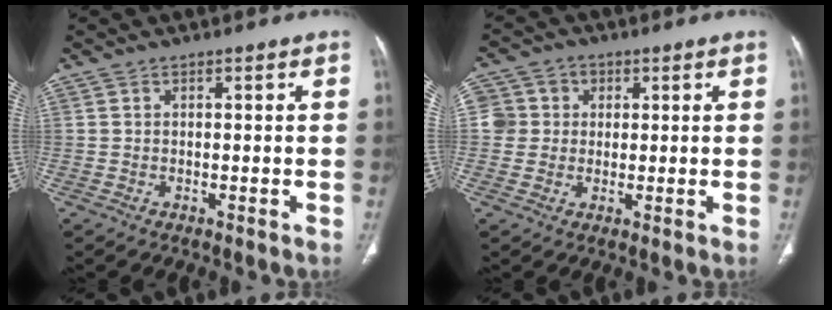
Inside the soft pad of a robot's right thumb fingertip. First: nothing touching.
{"total": 6.1, "force": [1.0, 5.9, 1.2], "torque": [0.004, 0.011, 0.014]}